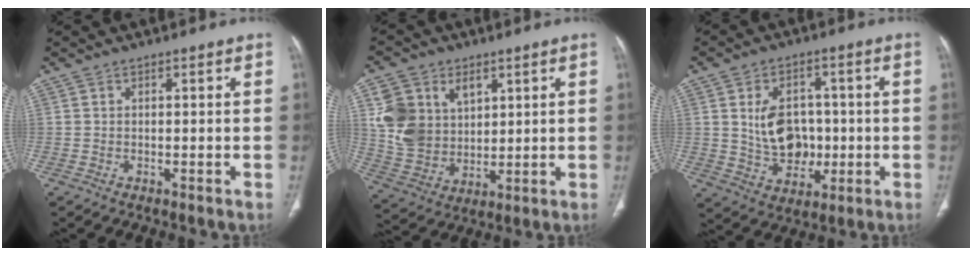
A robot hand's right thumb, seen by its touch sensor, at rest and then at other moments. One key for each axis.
{"total": 13.8, "fx": 4.6, "fy": 10.7, "fz": 7.4, "tx": -0.116, "ty": -0.013, "tz": 0.103}
{"total": 11.0, "fx": 0.5, "fy": 8.4, "fz": 7.1, "tx": -0.086, "ty": 0.005, "tz": 0.021}